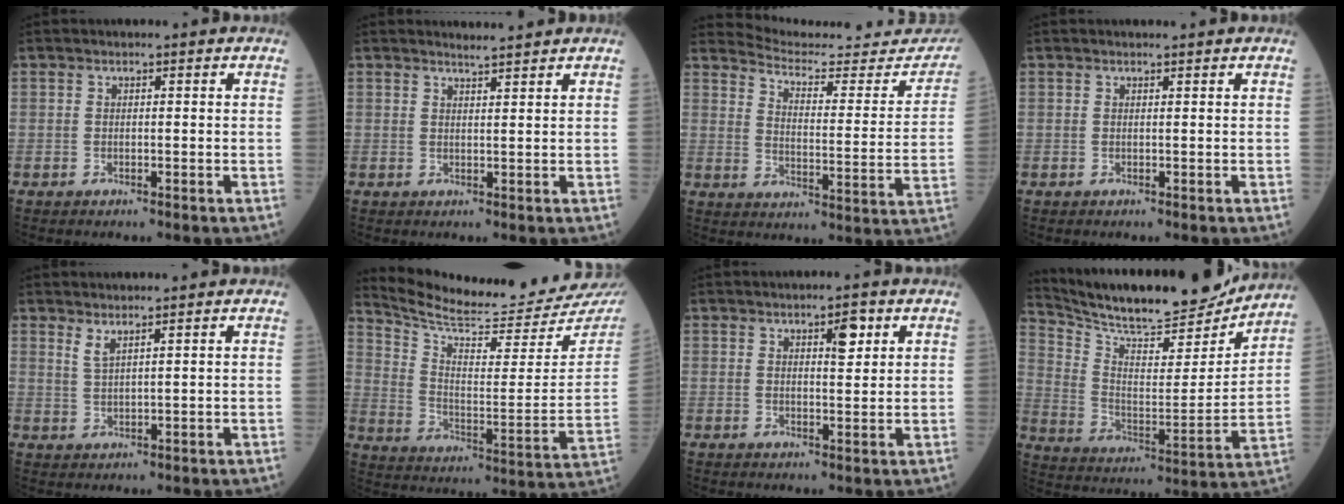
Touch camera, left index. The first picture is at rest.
{"total": 2.2, "force": [2.2, -0.5, 0.3], "torque": [-0.010, 0.000, 0.037]}
{"total": 21.6, "force": [21.1, 3.2, 3.5], "torque": [-0.033, -0.090, 0.255]}
{"total": 0.8, "force": [0.8, -0.2, 0.1], "torque": [-0.009, -0.002, 0.012]}
{"total": 2.1, "force": [1.7, -0.2, 1.2], "torque": [-0.030, -0.010, 0.037]}
{"total": 20.0, "force": [19.2, 0.0, 5.5], "torque": [-0.112, -0.106, 0.273]}
{"total": 3.0, "force": [1.6, 0.8, 2.4], "torque": [-0.037, 0.000, 0.024]}
{"total": 22.5, "force": [21.0, 3.1, 7.5], "torque": [-0.140, -0.037, 0.317]}